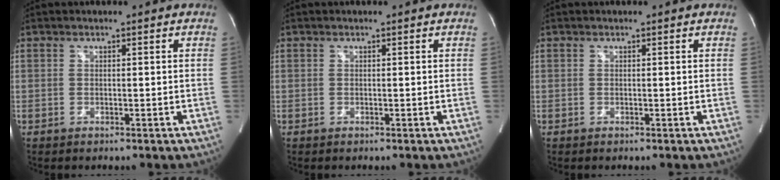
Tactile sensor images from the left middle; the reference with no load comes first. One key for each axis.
{"total": 0.0}
{"total": 0.0}